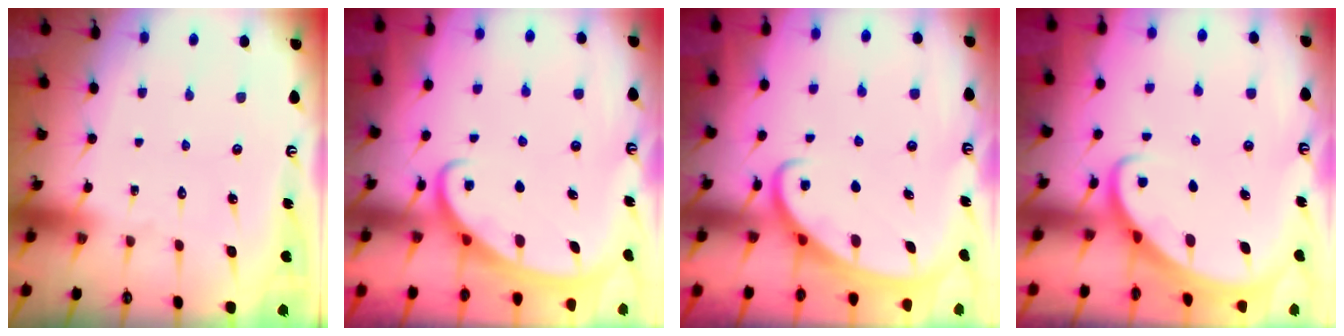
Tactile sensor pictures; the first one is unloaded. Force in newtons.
{"total": 2.5, "press": 2.5, "slide": 0.4}
{"total": 2.4, "press": 2.4, "slide": 0.4}
{"total": 2.5, "press": 2.5, "slide": 0.3}